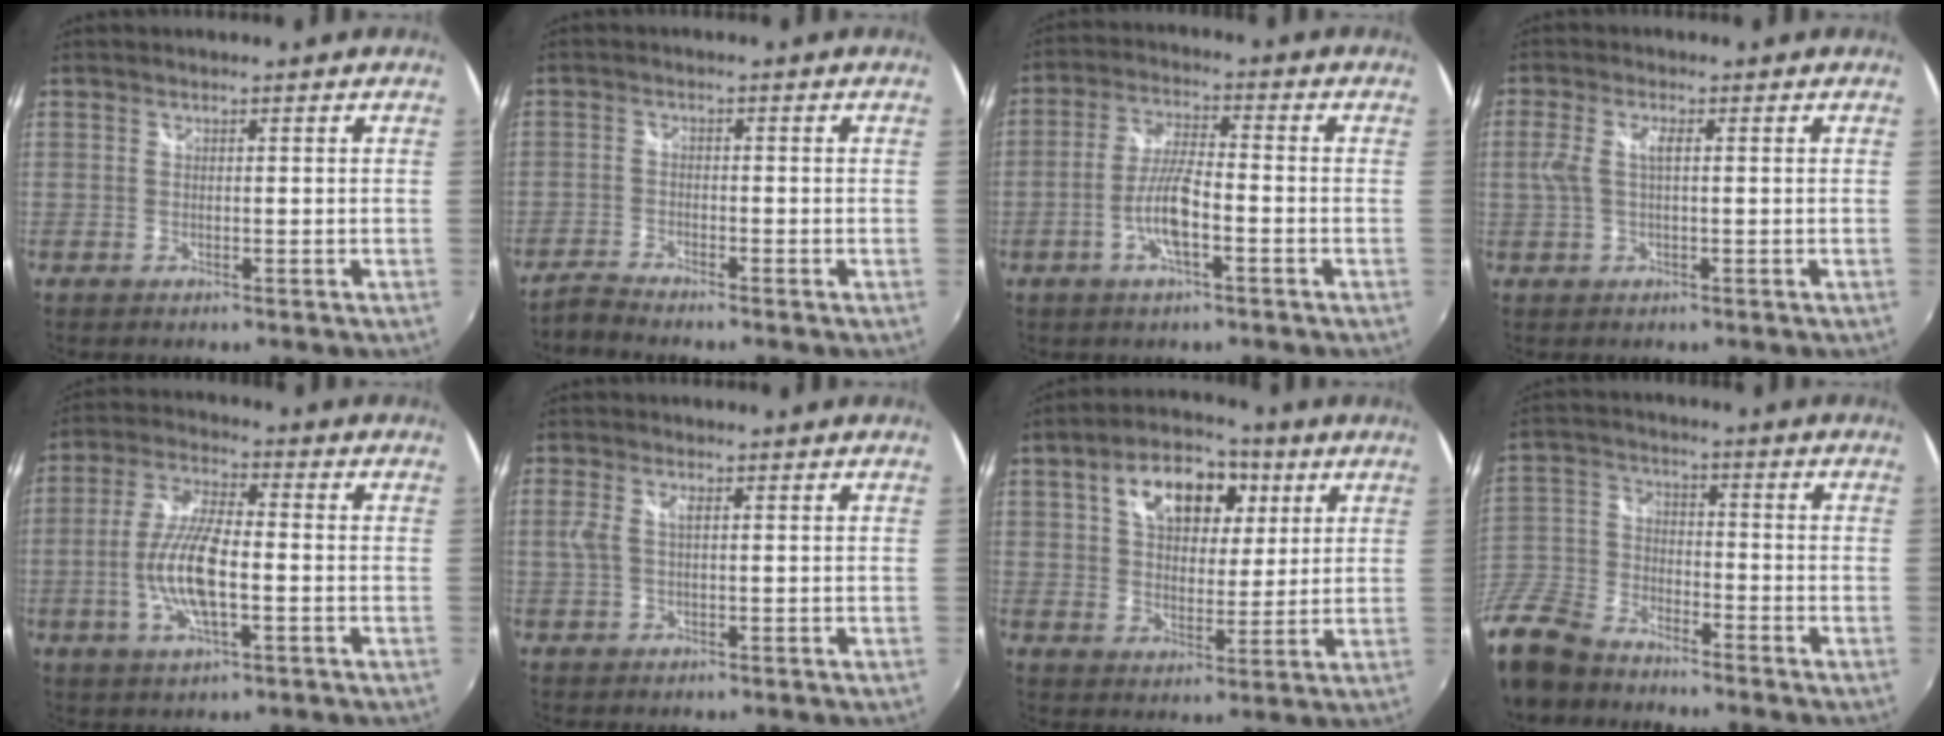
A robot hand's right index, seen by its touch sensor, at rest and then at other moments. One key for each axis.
{"total": 3.1, "fx": -3.0, "fy": 0.2, "fz": 0.7, "tx": -0.025, "ty": -0.008, "tz": -0.065}
{"total": 7.1, "fx": -2.8, "fy": 1.2, "fz": 6.4, "tx": -0.132, "ty": 0.005, "tz": -0.051}
{"total": 3.7, "fx": 0.2, "fy": 1.2, "fz": 3.5, "tx": -0.073, "ty": 0.003, "tz": 0.006}
{"total": 10.9, "fx": -2.4, "fy": 3.2, "fz": 10.1, "tx": -0.208, "ty": 0.003, "tz": -0.046}
{"total": 2.7, "fx": 0.3, "fy": 1.2, "fz": 2.4, "tx": -0.052, "ty": 0.002, "tz": 0.006}
{"total": 14.9, "fx": 6.1, "fy": 9.2, "fz": 10.0, "tx": -0.179, "ty": 0.040, "tz": 0.099}
{"total": 16.9, "fx": -12.2, "fy": 9.1, "fz": 7.2, "tx": -0.207, "ty": -0.004, "tz": -0.240}